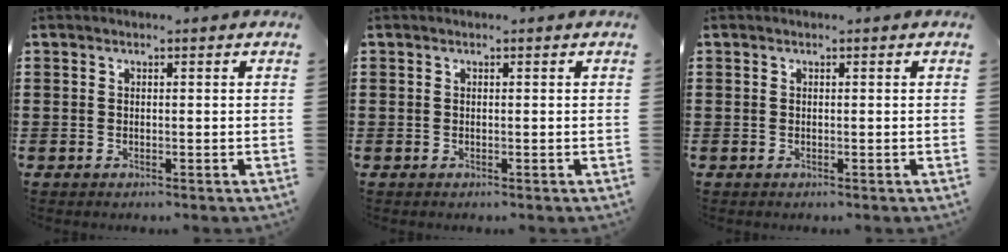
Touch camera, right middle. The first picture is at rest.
{"total": 0.0}
{"total": 0.0}